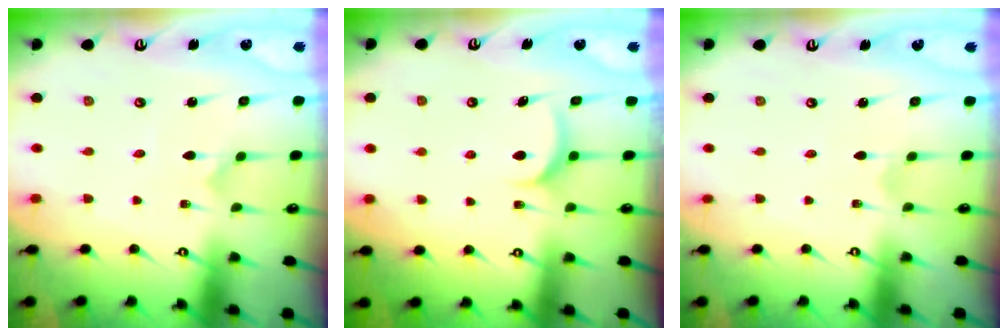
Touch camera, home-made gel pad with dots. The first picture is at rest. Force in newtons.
{"total": 6.1, "press": 6.1, "slide": 0.2}
{"total": 0.0}